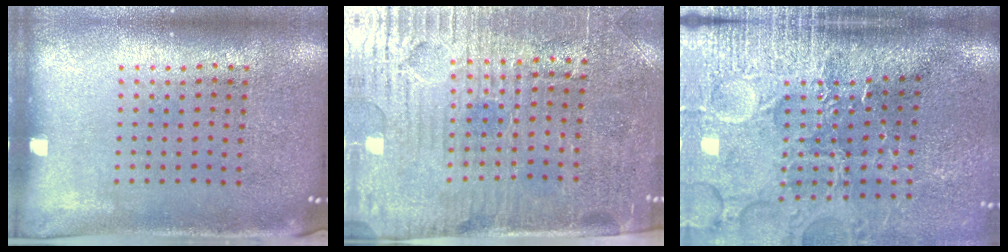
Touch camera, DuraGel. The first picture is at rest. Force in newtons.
{"total": 3.8, "press": 3.5, "slide": 1.4}
{"total": 4.7, "press": 3.9, "slide": 2.6}